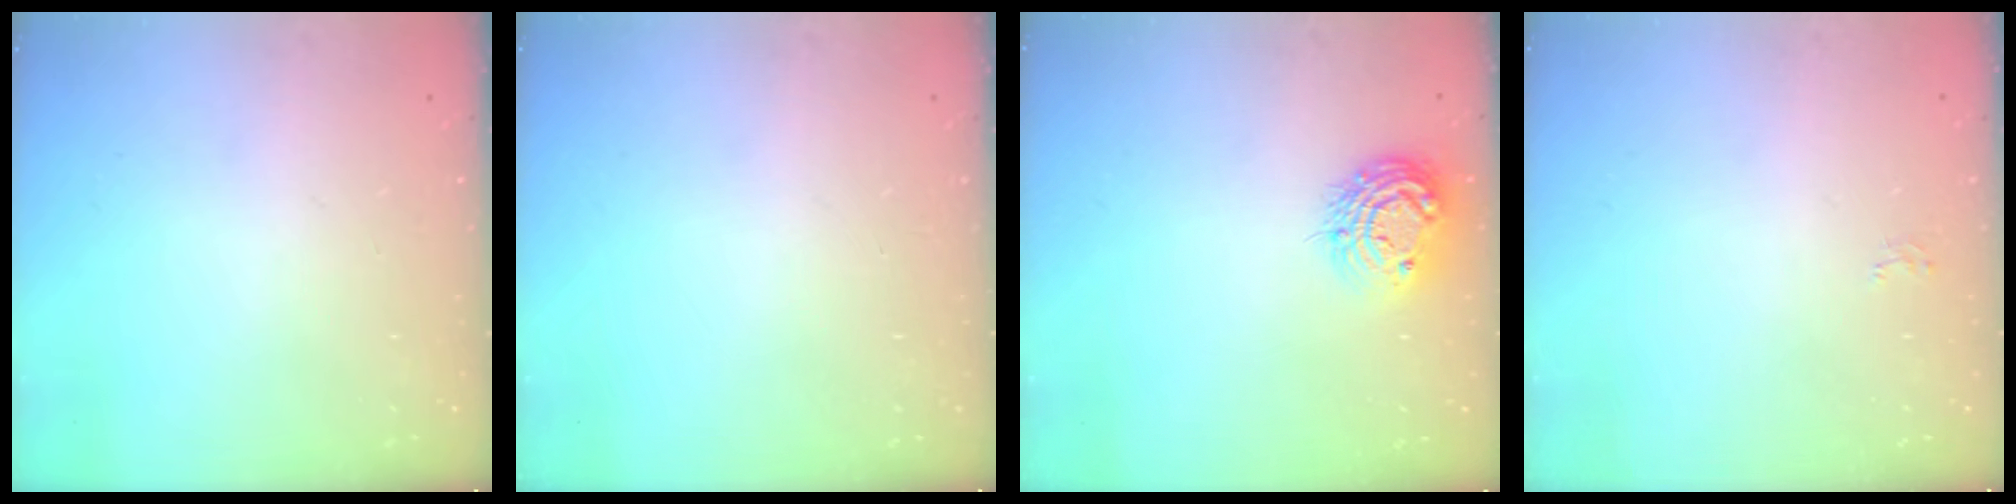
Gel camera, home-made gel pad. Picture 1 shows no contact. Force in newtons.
{"total": 0.0}
{"total": 11.0, "press": 11.0, "slide": 0.7}
{"total": 2.6, "press": 2.6, "slide": 0.2}